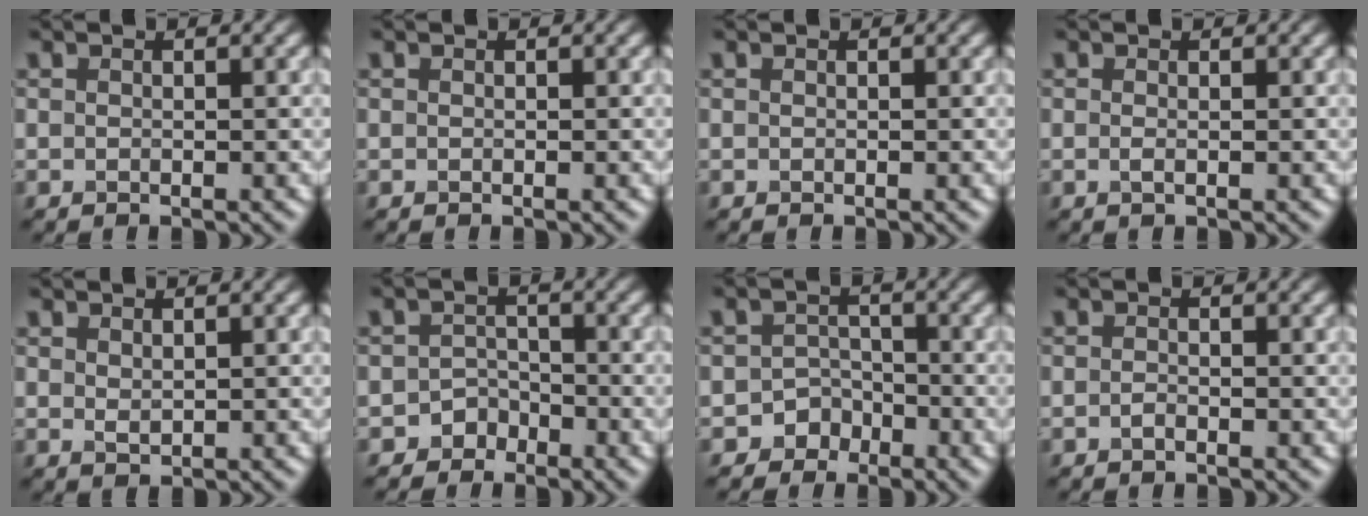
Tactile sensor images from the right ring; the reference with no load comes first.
{"total": 0.0}
{"total": 0.0}
{"total": 0.5, "force": [-0.1, 0.0, 0.5], "torque": [-0.015, -0.001, -0.001]}
{"total": 0.8, "force": [0.5, 0.4, 0.5], "torque": [-0.014, -0.002, 0.017]}
{"total": 1.9, "force": [-1.4, 1.2, -0.1], "torque": [0.013, 0.013, -0.027]}
{"total": 3.0, "force": [-2.0, 2.2, -0.1], "torque": [0.038, 0.012, -0.041]}
{"total": 0.6, "force": [-0.5, 0.1, 0.4], "torque": [-0.012, 0.001, -0.008]}